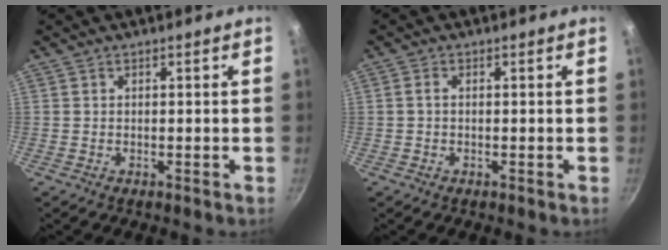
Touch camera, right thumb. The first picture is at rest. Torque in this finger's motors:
{"motor_torque": [-0.55, 0.21, 0.02, -0.15, 0.06]}